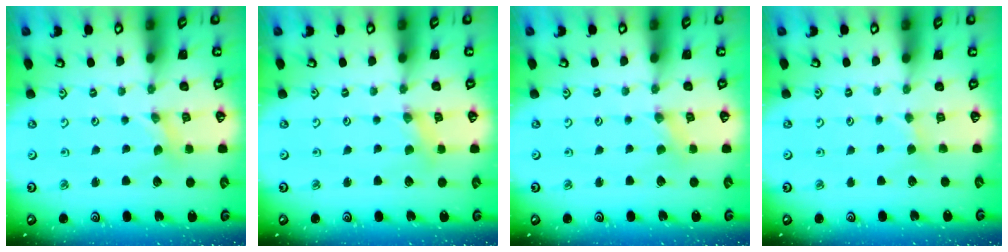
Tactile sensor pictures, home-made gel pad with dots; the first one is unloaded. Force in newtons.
{"total": 1.5, "press": 1.5, "slide": 0.1}
{"total": 0.7, "press": 0.7, "slide": 0.2}
{"total": 1.1, "press": 1.1, "slide": 0.3}